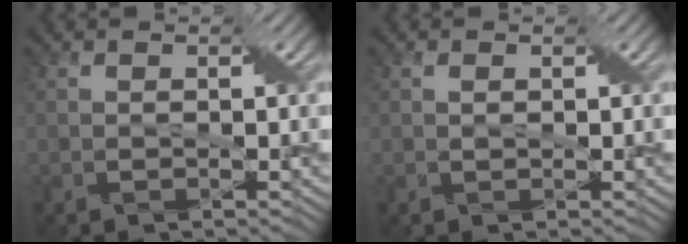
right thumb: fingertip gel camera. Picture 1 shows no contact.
{"total": 0.8, "force": [0.3, 0.4, 0.6], "torque": [-0.012, 0.002, 0.006]}